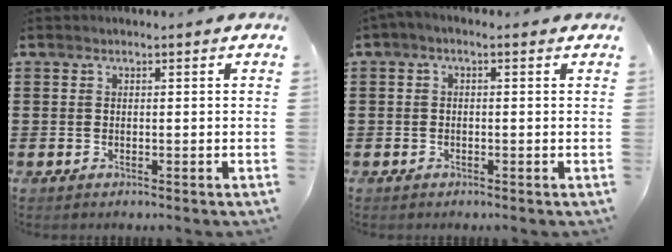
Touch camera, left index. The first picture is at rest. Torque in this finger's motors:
{"motor_torque": [0.62, -0.07, 0.21, 0.06]}